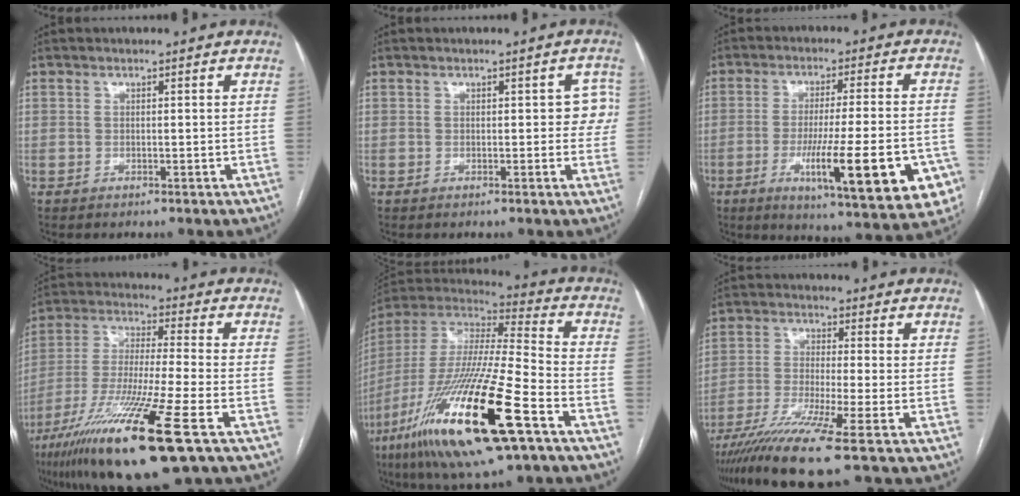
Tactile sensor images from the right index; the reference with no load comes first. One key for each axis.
{"total": 3.1, "fx": 0.3, "fy": 2.0, "fz": 2.4, "tx": -0.008, "ty": 0.019, "tz": -0.001}
{"total": 18.9, "fx": -6.7, "fy": 2.5, "fz": 17.5, "tx": -0.213, "ty": -0.020, "tz": -0.088}
{"total": 19.8, "fx": -10.5, "fy": 0.5, "fz": 16.8, "tx": -0.330, "ty": -0.053, "tz": -0.192}
{"total": 27.1, "fx": -13.4, "fy": 2.9, "fz": 23.4, "tx": -0.475, "ty": -0.071, "tz": -0.249}
{"total": 10.6, "fx": -7.1, "fy": -1.5, "fz": 7.7, "tx": -0.146, "ty": -0.030, "tz": -0.128}